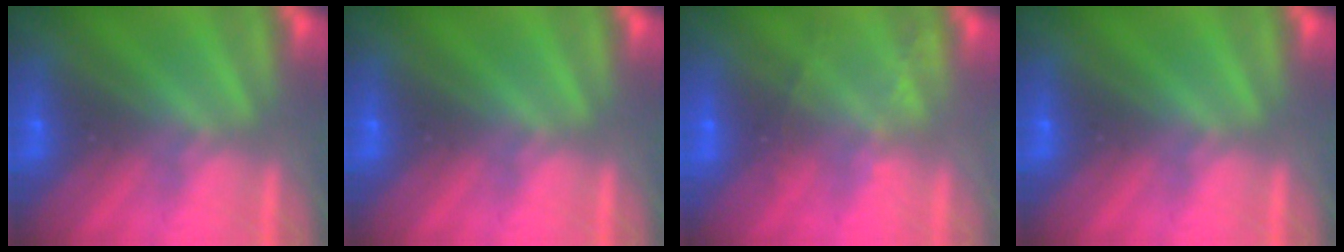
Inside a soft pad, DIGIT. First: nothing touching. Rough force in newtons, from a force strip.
{"total": 0.0}
{"total": 2.2}
{"total": 0.0}